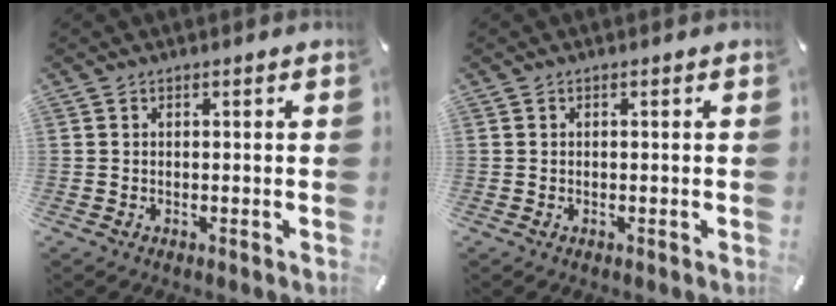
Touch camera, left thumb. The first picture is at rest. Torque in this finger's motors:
{"motor_torque": [0.02, -0.03, 0.05, 0.01, 0.00]}